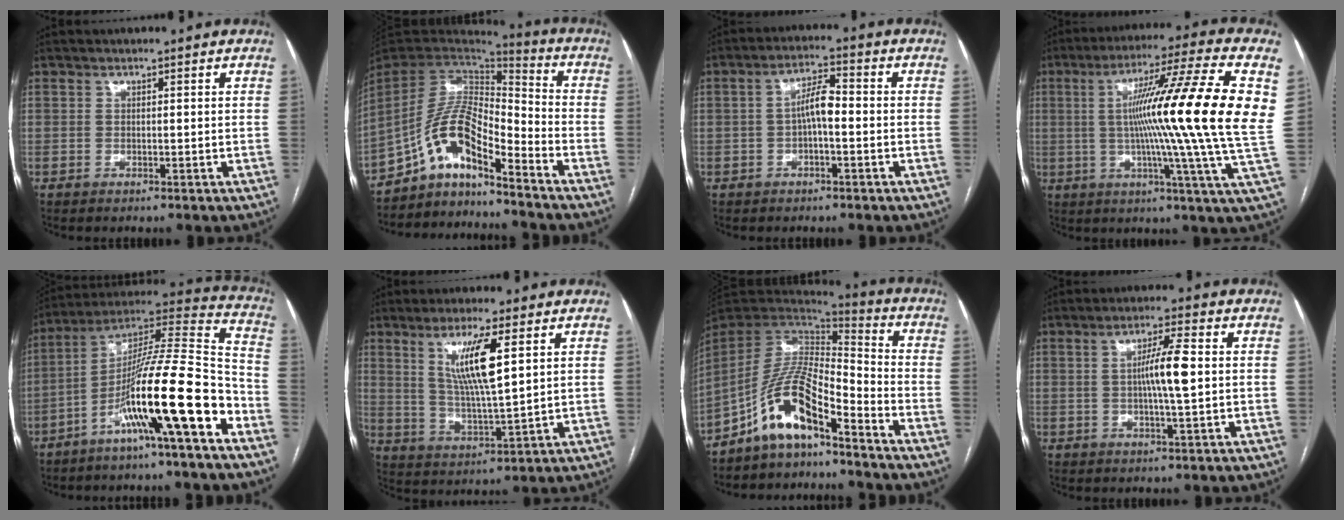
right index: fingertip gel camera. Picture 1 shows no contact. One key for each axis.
{"total": 12.0, "fx": -8.7, "fy": 2.5, "fz": 7.9, "tx": -0.153, "ty": 0.028, "tz": -0.158}
{"total": 4.9, "fx": -0.6, "fy": 1.4, "fz": 4.6, "tx": -0.084, "ty": 0.018, "tz": -0.013}
{"total": 22.8, "fx": 2.8, "fy": -2.0, "fz": 22.6, "tx": -0.313, "ty": 0.004, "tz": 0.023}
{"total": 18.9, "fx": -8.7, "fy": 0.4, "fz": 16.8, "tx": -0.291, "ty": 0.003, "tz": -0.153}
{"total": 9.8, "fx": 3.8, "fy": 0.7, "fz": 9.1, "tx": -0.171, "ty": -0.009, "tz": 0.073}
{"total": 11.0, "fx": -7.7, "fy": 2.4, "fz": 7.6, "tx": -0.154, "ty": 0.022, "tz": -0.141}
{"total": 6.6, "fx": 0.4, "fy": 0.2, "fz": 6.6, "tx": -0.117, "ty": 0.004, "tz": 0.004}